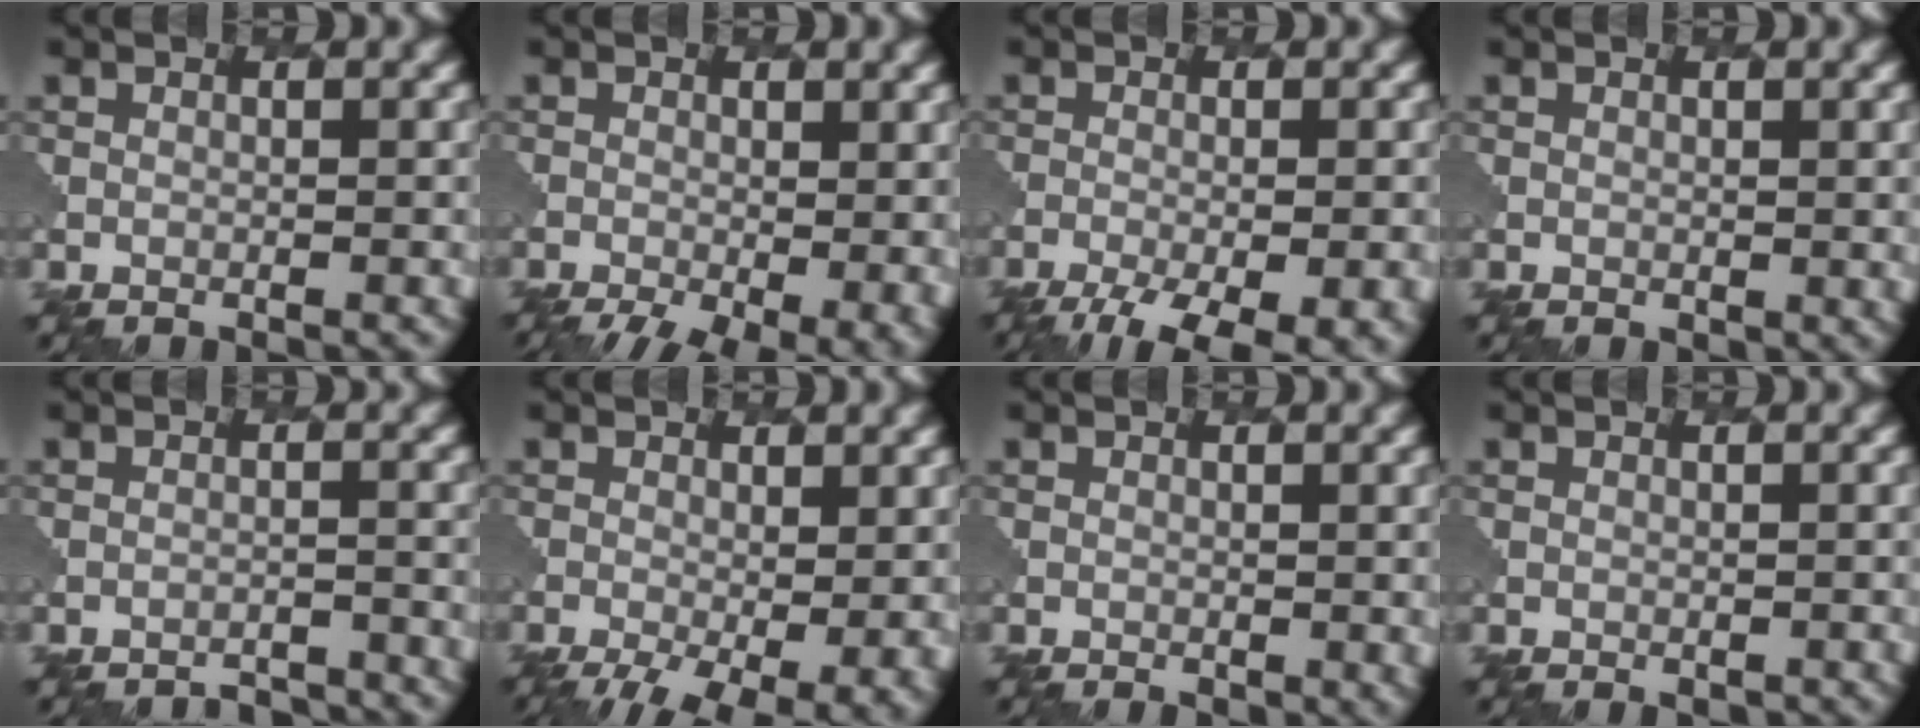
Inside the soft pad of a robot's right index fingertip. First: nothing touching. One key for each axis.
{"total": 8.1, "fx": -3.5, "fy": 3.6, "fz": 6.3, "tx": -0.083, "ty": -0.028, "tz": -0.040}
{"total": 9.6, "fx": -6.2, "fy": 3.5, "fz": 6.4, "tx": -0.100, "ty": -0.031, "tz": -0.077}
{"total": 1.5, "fx": 0.5, "fy": 0.9, "fz": 1.1, "tx": -0.012, "ty": -0.005, "tz": 0.008}
{"total": 2.4, "fx": -2.4, "fy": 0.3, "fz": 0.1, "tx": 0.003, "ty": 0.007, "tz": -0.036}
{"total": 7.4, "fx": -2.5, "fy": 3.1, "fz": 6.2, "tx": -0.096, "ty": -0.023, "tz": -0.028}
{"total": 2.2, "fx": 0.1, "fy": 1.2, "fz": 1.9, "tx": -0.022, "ty": -0.007, "tz": 0.005}
{"total": 1.0, "fx": 0.4, "fy": 0.6, "fz": 0.6, "tx": -0.008, "ty": -0.005, "tz": 0.007}